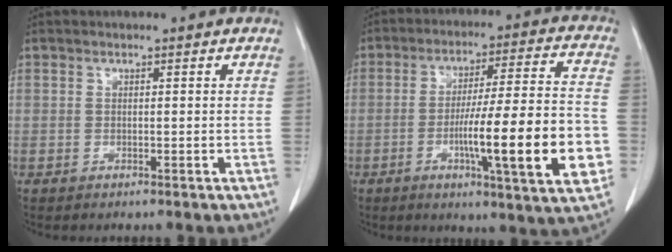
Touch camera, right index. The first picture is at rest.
{"total": 18.4, "force": [-4.7, 0.9, 17.8], "torque": [-0.240, 0.001, -0.066]}